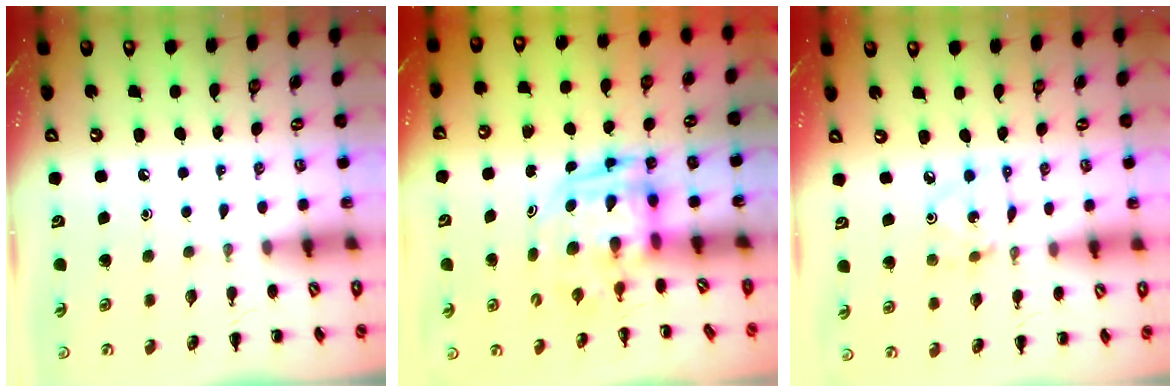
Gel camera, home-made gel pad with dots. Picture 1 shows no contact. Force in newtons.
{"total": 3.3, "press": 3.2, "slide": 0.7}
{"total": 2.2, "press": 2.1, "slide": 0.5}